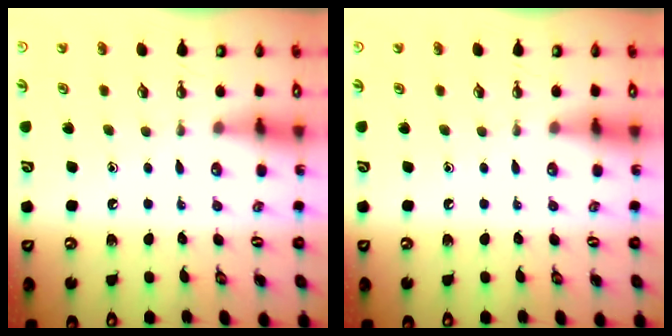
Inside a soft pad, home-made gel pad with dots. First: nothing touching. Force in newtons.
{"total": 0.0}